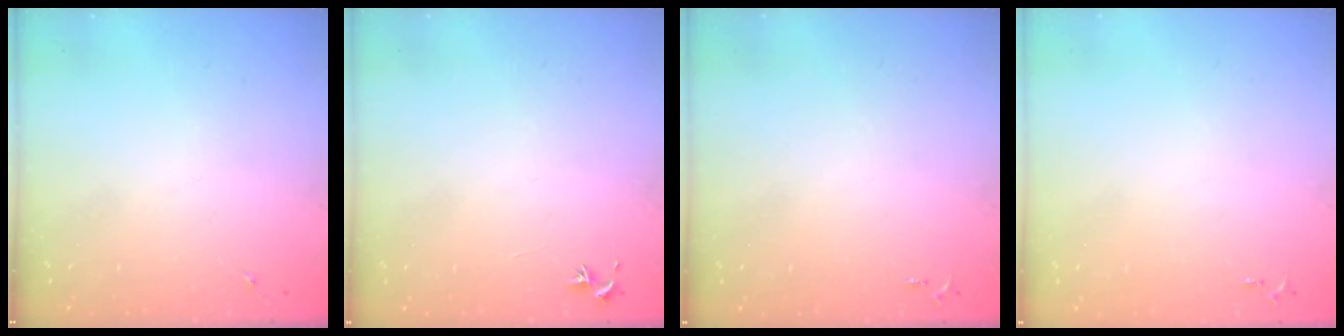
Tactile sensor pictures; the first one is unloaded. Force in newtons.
{"total": 0.8, "press": 0.7, "slide": 0.3}
{"total": 2.6, "press": 2.6, "slide": 0.3}
{"total": 2.5, "press": 2.5, "slide": 0.3}